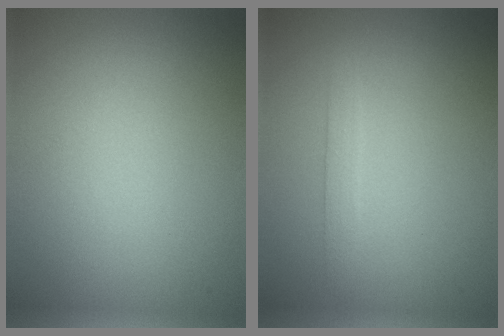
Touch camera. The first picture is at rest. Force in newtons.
{"total": 1.3, "press": 1.3, "slide": 0.1}